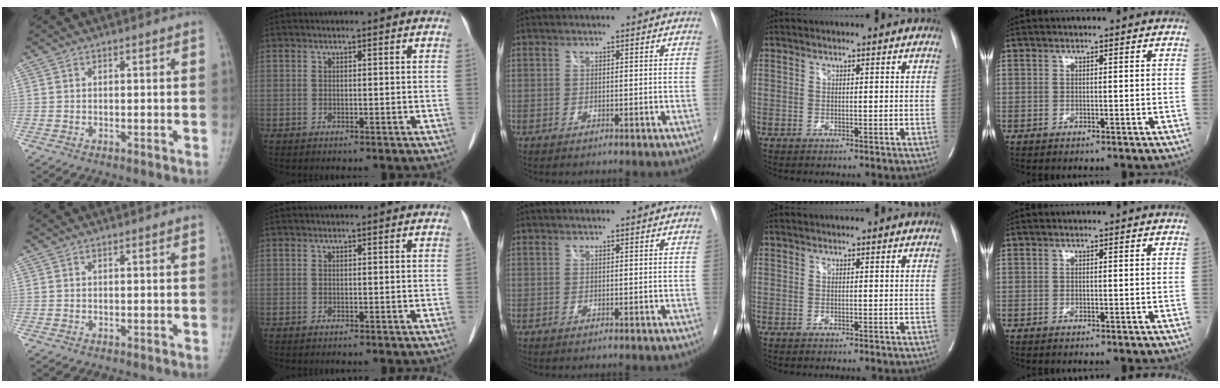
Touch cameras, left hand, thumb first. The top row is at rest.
{}